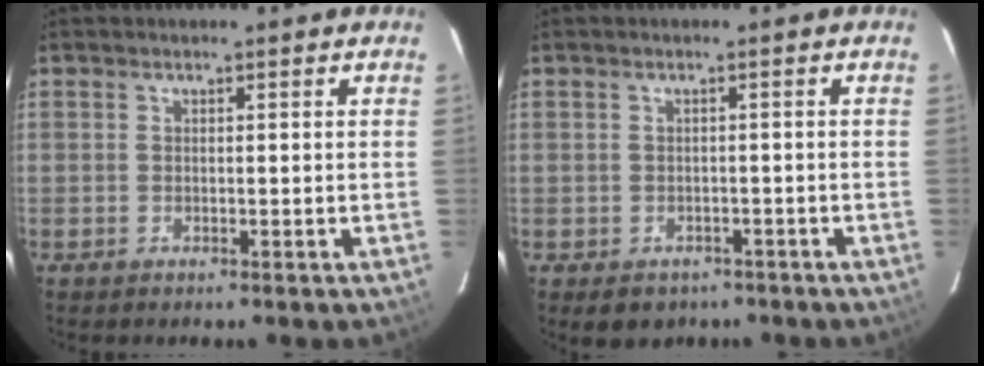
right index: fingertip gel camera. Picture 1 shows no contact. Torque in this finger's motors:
{"motor_torque": [-0.36, -0.16, -0.35, -0.16]}